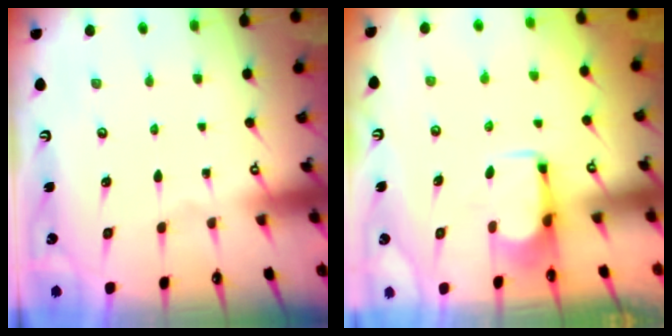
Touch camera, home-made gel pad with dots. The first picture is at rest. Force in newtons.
{"total": 2.7, "press": 2.6, "slide": 0.7}